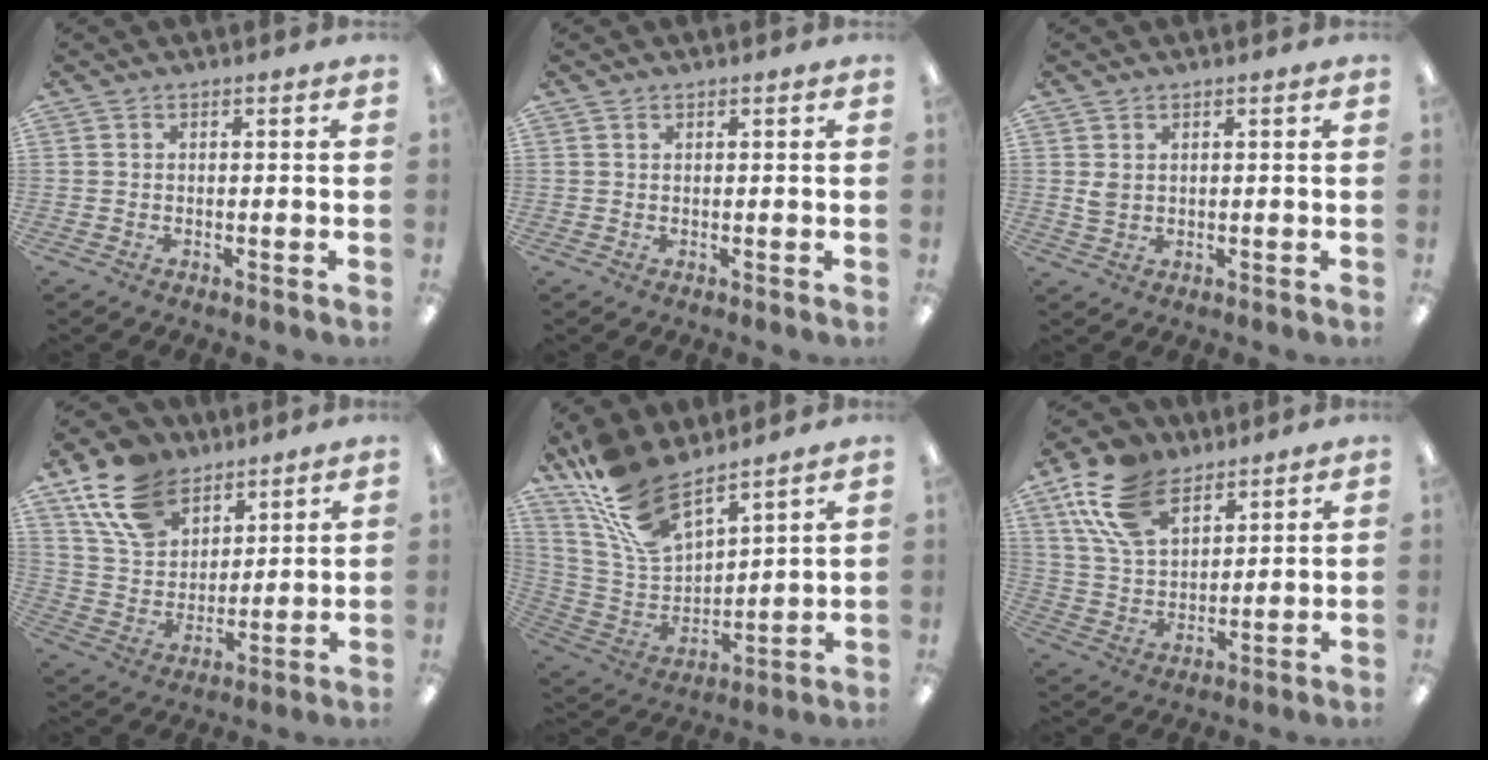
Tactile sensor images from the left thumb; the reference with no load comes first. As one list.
[{"total": 0.8, "force": [0.6, 0.3, 0.4], "torque": [-0.009, 0.003, 0.010]}, {"total": 2.4, "force": [1.0, 1.6, 1.5], "torque": [-0.031, 0.002, 0.018]}, {"total": 16.0, "force": [10.8, 10.0, 6.4], "torque": [-0.135, -0.046, 0.210]}, {"total": 16.9, "force": [13.4, 6.6, 8.0], "torque": [-0.198, -0.075, 0.251]}, {"total": 16.5, "force": [10.2, 9.4, 9.0], "torque": [-0.191, -0.030, 0.195]}]